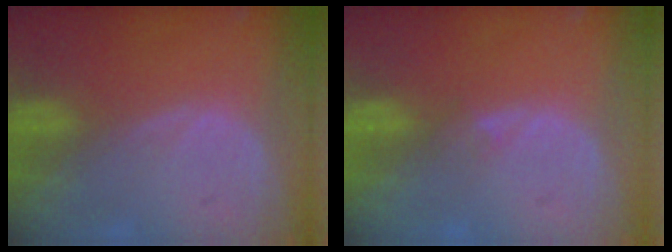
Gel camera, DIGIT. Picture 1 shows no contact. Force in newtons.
{"total": 1.2, "press": 0.9, "slide": 0.9}